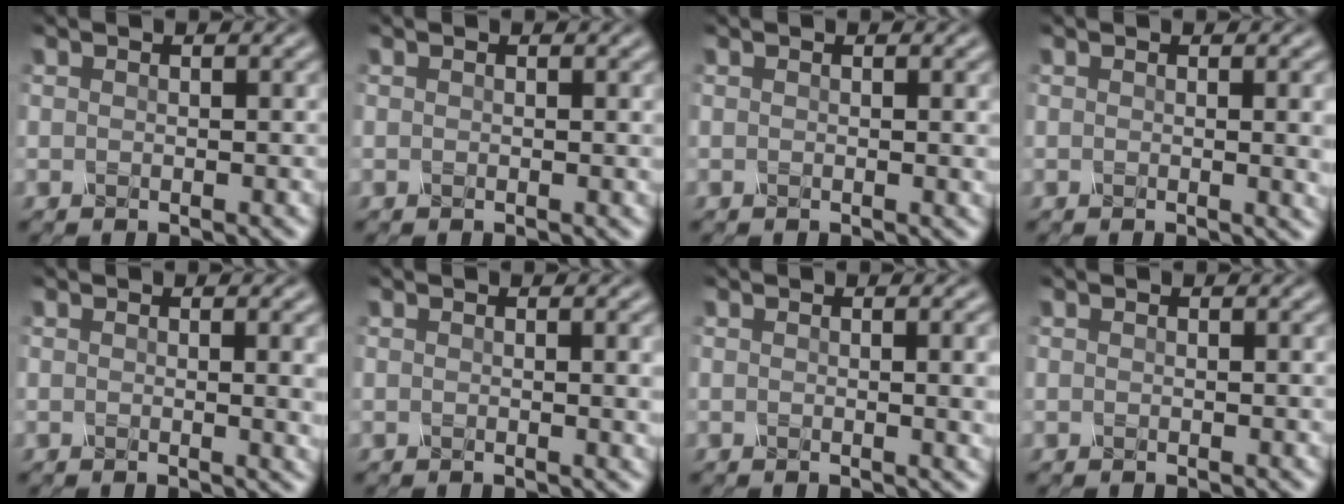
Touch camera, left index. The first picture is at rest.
{"total": 0.5, "force": [0.1, 0.2, 0.5], "torque": [-0.001, 0.001, 0.001]}
{"total": 1.4, "force": [0.2, 0.5, 1.3], "torque": [-0.009, 0.003, -0.002]}
{"total": 3.9, "force": [0.3, 1.4, 3.6], "torque": [-0.028, 0.003, 0.005]}
{"total": 3.9, "force": [0.4, 1.4, 3.6], "torque": [-0.028, 0.003, 0.006]}
{"total": 2.8, "force": [0.3, 1.0, 2.6], "torque": [-0.020, 0.003, 0.002]}
{"total": 4.4, "force": [0.4, 1.7, 4.0], "torque": [-0.027, 0.007, 0.005]}
{"total": 0.0}